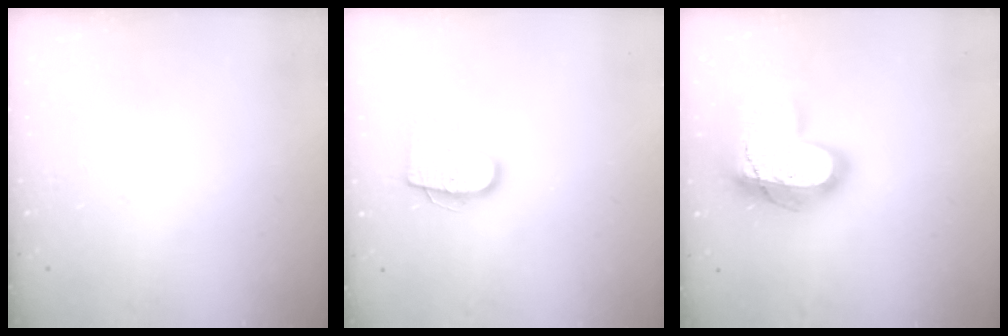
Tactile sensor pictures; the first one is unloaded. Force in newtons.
{"total": 11.8, "press": 11.8, "slide": 0.6}
{"total": 21.7, "press": 21.6, "slide": 1.9}